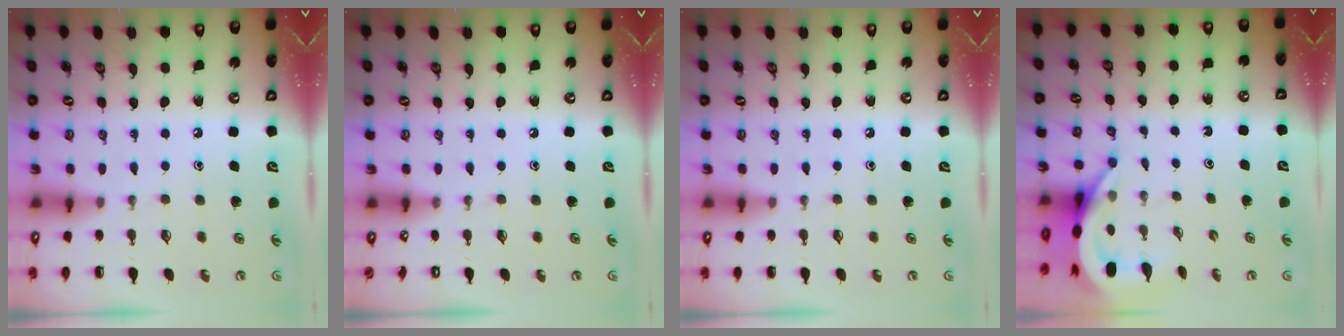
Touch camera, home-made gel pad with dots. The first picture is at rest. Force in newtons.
{"total": 0.0}
{"total": 0.0}
{"total": 6.2, "press": 6.1, "slide": 0.7}